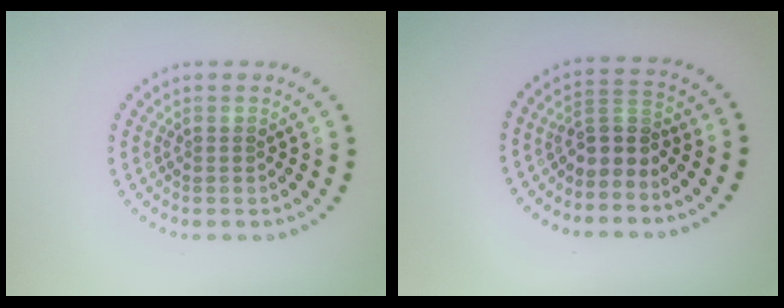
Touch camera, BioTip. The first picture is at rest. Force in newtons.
{"total": 2.4, "press": 2.0, "slide": 1.5}